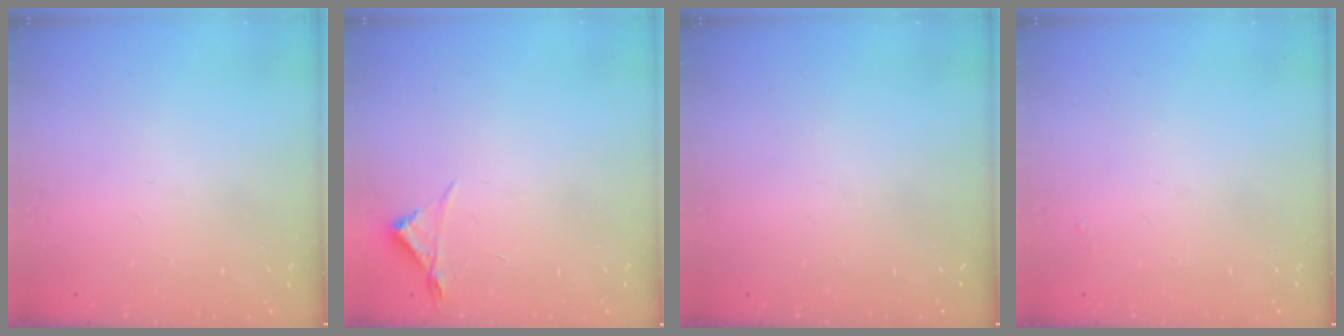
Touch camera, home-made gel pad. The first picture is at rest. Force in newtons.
{"total": 3.0, "press": 2.9, "slide": 0.5}
{"total": 0.0}
{"total": 1.9, "press": 1.9, "slide": 0.3}